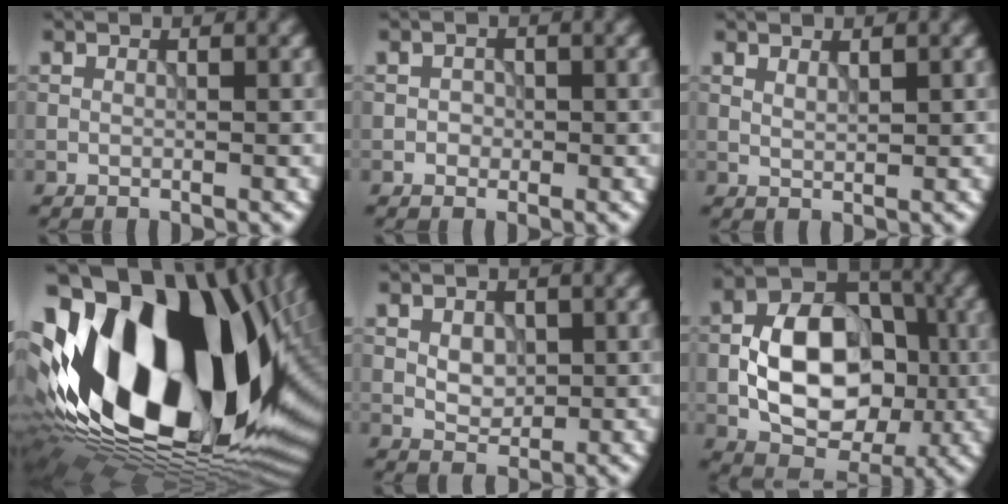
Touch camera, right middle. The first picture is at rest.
{"total": 1.0, "force": [-0.2, 0.9, 0.4], "torque": [-0.005, -0.002, -0.006]}
{"total": 1.0, "force": [0.7, 0.2, 0.6], "torque": [-0.018, -0.002, 0.014]}
{"total": 21.3, "force": [0.1, 12.4, 17.4], "torque": [-0.335, -0.016, 0.000]}
{"total": 2.2, "force": [0.2, 1.5, 1.5], "torque": [-0.028, -0.002, 0.004]}
{"total": 9.6, "force": [-1.6, 6.4, 7.0], "torque": [-0.116, 0.015, -0.033]}